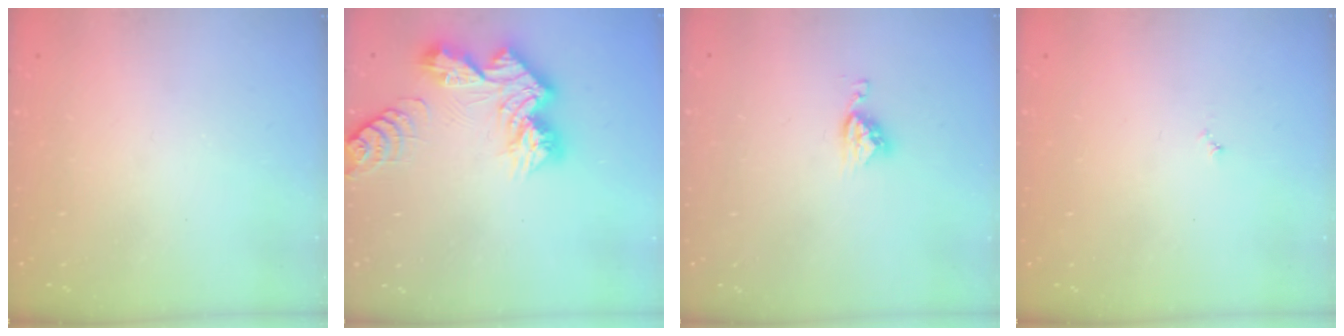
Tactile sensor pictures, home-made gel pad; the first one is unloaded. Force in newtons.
{"total": 13.8, "press": 13.7, "slide": 1.2}
{"total": 5.3, "press": 5.3, "slide": 0.1}
{"total": 3.0, "press": 2.9, "slide": 0.3}